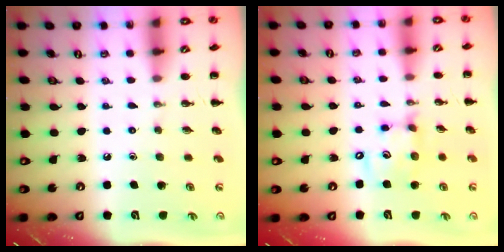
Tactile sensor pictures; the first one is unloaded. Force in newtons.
{"total": 11.4, "press": 11.2, "slide": 2.2}